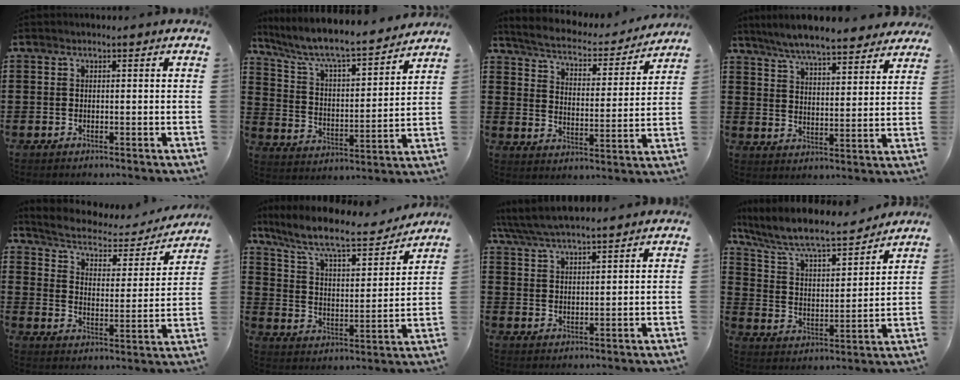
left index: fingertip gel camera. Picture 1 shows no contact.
{"total": 6.7, "force": [6.0, 0.3, 2.8], "torque": [-0.083, -0.046, 0.094]}
{"total": 3.8, "force": [3.7, 0.3, 1.0], "torque": [-0.041, -0.031, 0.055]}
{"total": 6.9, "force": [6.6, 0.3, 2.2], "torque": [-0.069, -0.030, 0.117]}
{"total": 3.7, "force": [3.0, 1.2, 1.7], "torque": [-0.054, -0.022, 0.040]}
{"total": 9.3, "force": [8.0, 0.8, 4.6], "torque": [-0.121, -0.048, 0.132]}
{"total": 4.9, "force": [4.6, 0.9, 1.6], "torque": [-0.048, -0.014, 0.083]}
{"total": 7.6, "force": [6.8, 0.7, 3.5], "torque": [-0.096, -0.045, 0.109]}